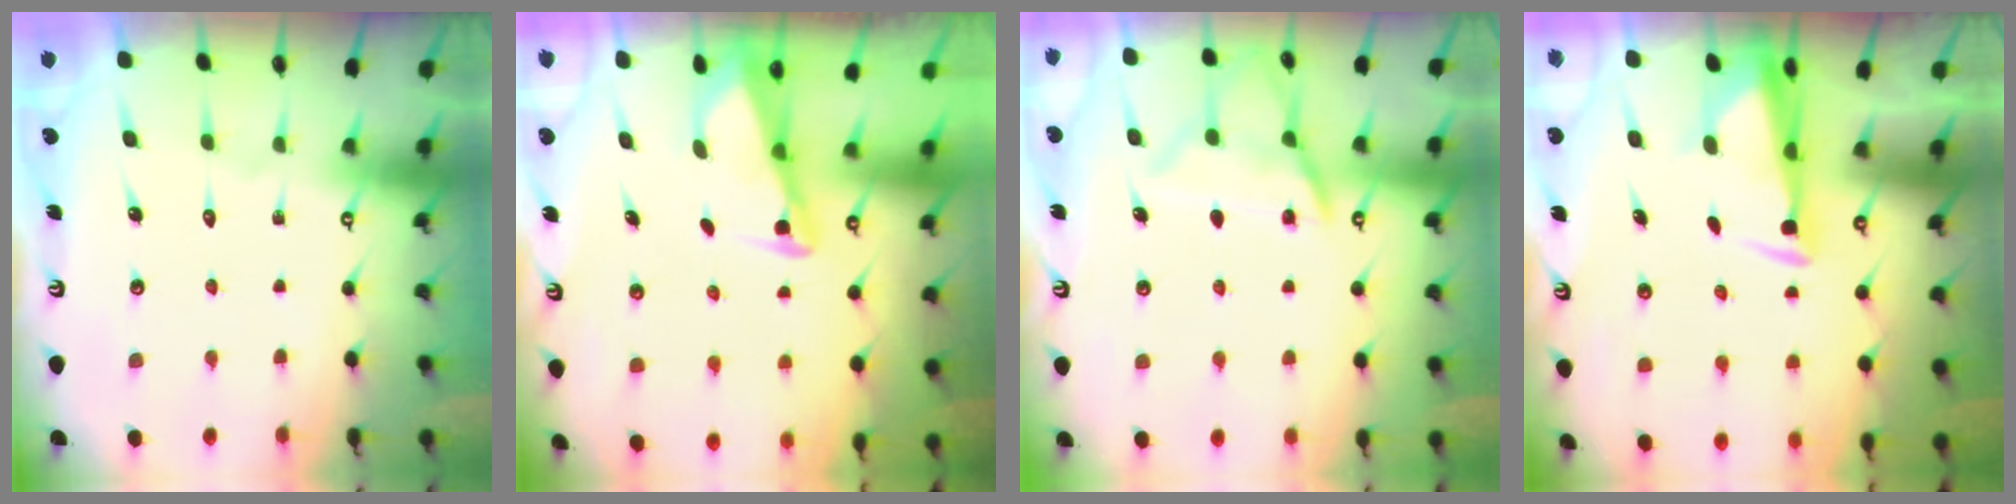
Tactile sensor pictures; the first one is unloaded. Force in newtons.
{"total": 2.8, "press": 2.8, "slide": 0.3}
{"total": 11.4, "press": 11.4, "slide": 1.2}
{"total": 3.3, "press": 3.2, "slide": 0.7}